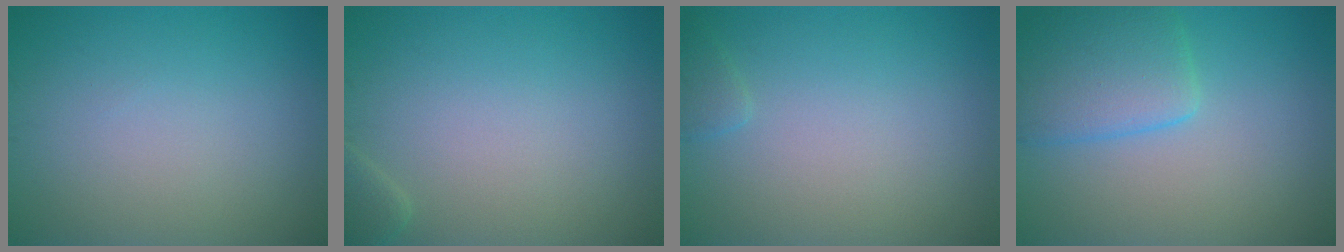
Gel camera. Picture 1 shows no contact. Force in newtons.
{"total": 1.2, "press": 1.2, "slide": 0.2}
{"total": 0.9, "press": 0.9, "slide": 0.1}
{"total": 4.6, "press": 4.6, "slide": 0.5}